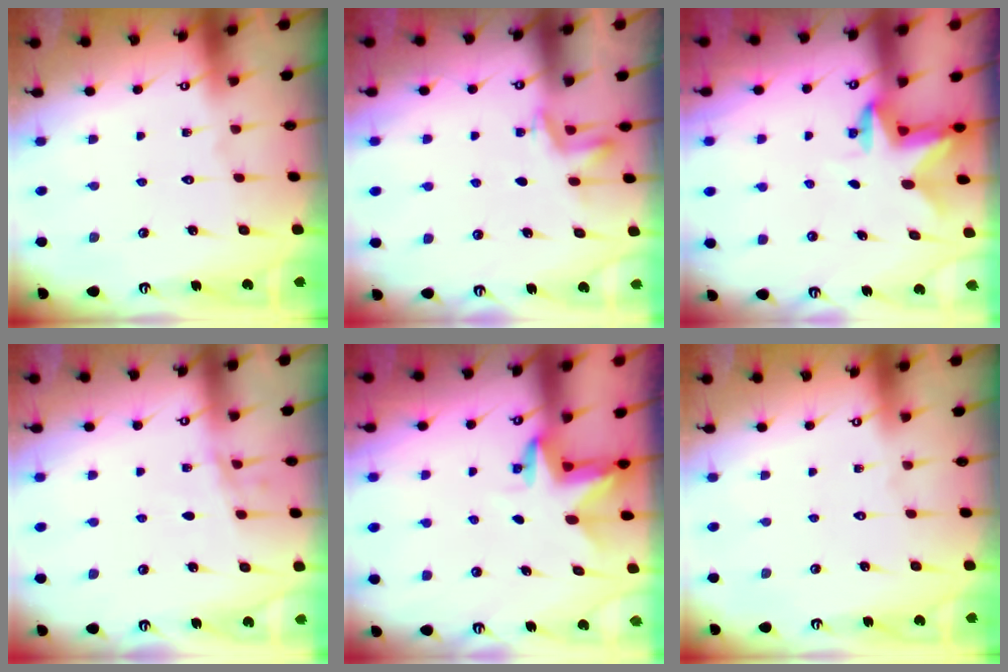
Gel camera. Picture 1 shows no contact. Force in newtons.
{"total": 3.6, "press": 3.4, "slide": 0.9}
{"total": 2.9, "press": 2.9, "slide": 0.5}
{"total": 5.1, "press": 5.0, "slide": 1.3}
{"total": 3.4, "press": 3.4, "slide": 0.1}
{"total": 0.0}